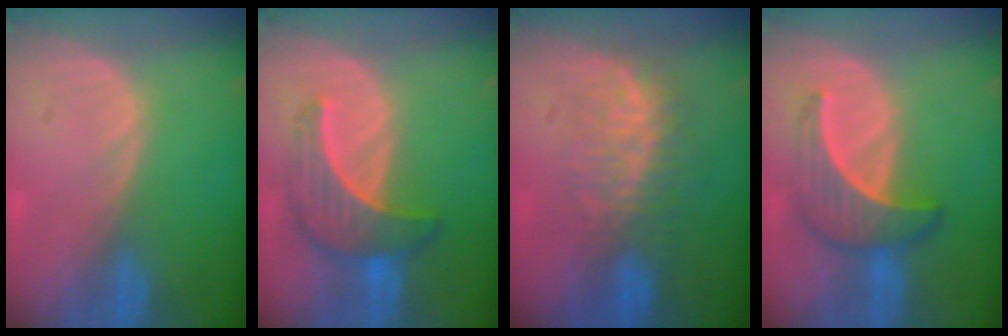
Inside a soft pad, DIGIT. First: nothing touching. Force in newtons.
{"total": 6.9, "press": 6.8, "slide": 1.2}
{"total": 7.9, "press": 7.4, "slide": 2.9}
{"total": 6.7, "press": 6.4, "slide": 1.9}